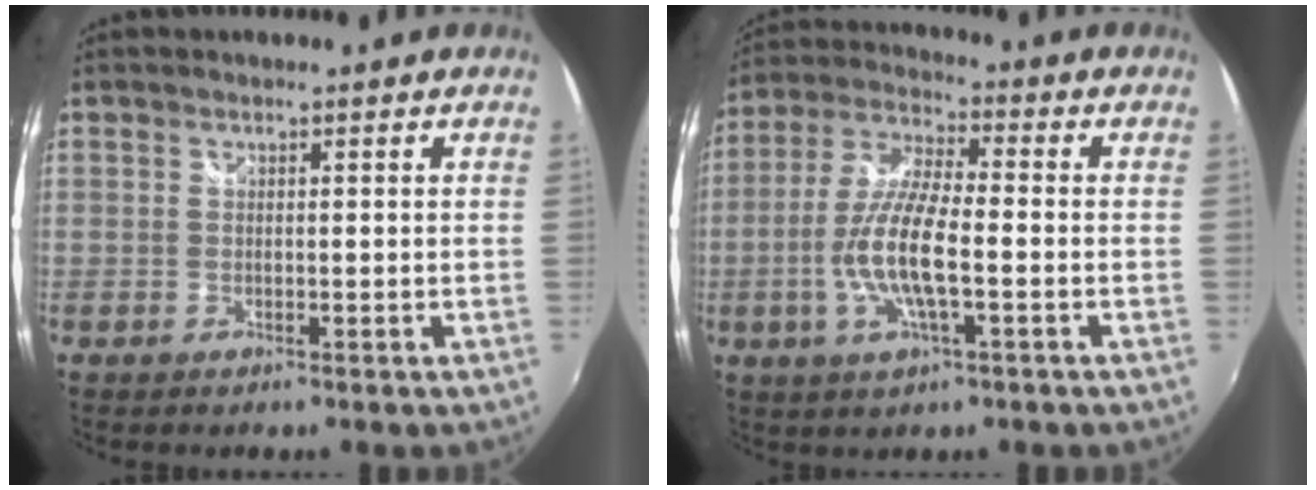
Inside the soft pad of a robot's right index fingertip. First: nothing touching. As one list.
[{"total": 11.7, "force": [-2.8, 2.9, 11.0], "torque": [-0.230, -0.002, -0.057]}]